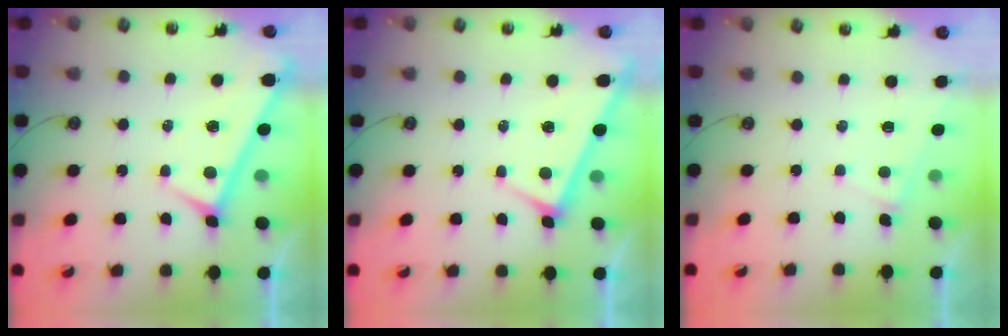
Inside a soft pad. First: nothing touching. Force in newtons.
{"total": 1.0, "press": 0.9, "slide": 0.4}
{"total": 3.1, "press": 3.1, "slide": 0.2}